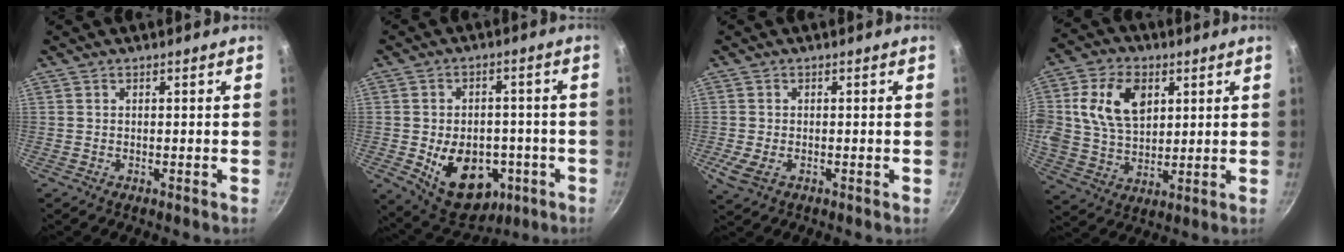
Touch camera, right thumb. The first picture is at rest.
{"total": 15.5, "force": [-4.1, 11.0, 10.2], "torque": [-0.117, 0.012, -0.040]}
{"total": 3.5, "force": [-1.0, 2.0, 2.7], "torque": [-0.052, -0.007, -0.018]}
{"total": 14.4, "force": [4.1, 9.9, 9.7], "torque": [-0.161, -0.002, 0.073]}